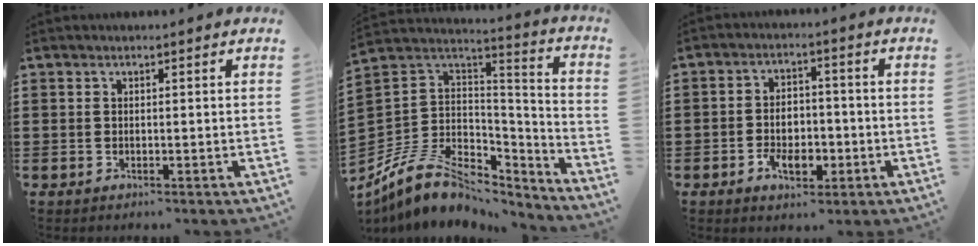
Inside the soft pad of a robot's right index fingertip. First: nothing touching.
{"total": 10.7, "force": [-6.1, 6.9, 5.4], "torque": [-0.134, 0.012, -0.117]}
{"total": 5.7, "force": [-1.9, 3.4, 4.1], "torque": [-0.056, 0.002, -0.033]}